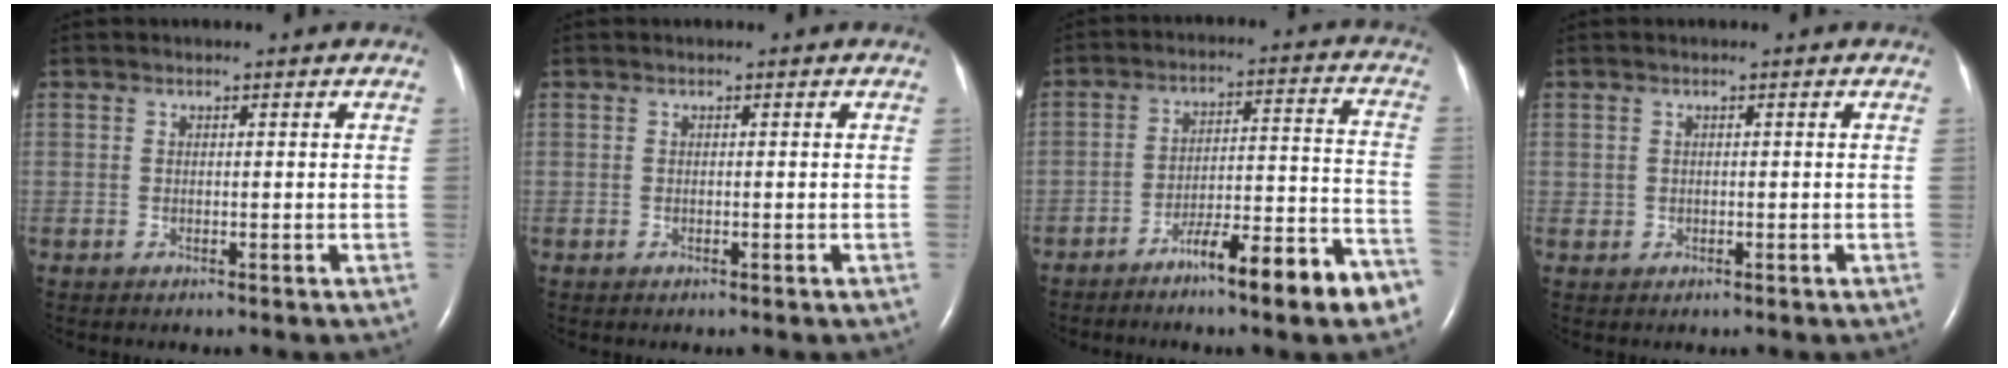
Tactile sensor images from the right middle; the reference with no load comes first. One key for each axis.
{"total": 0.0}
{"total": 11.9, "fx": -8.1, "fy": 1.1, "fz": 8.7, "tx": -0.121, "ty": 0.020, "tz": -0.122}
{"total": 0.6, "fx": 0.0, "fy": 0.6, "fz": 0.1, "tx": 0.000, "ty": 0.002, "tz": 0.001}